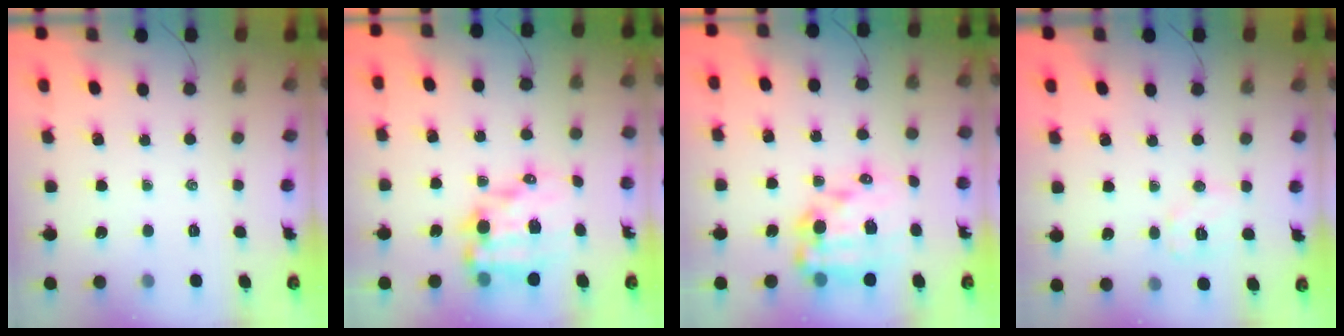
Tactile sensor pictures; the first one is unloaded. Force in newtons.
{"total": 11.3, "press": 10.9, "slide": 2.8}
{"total": 15.4, "press": 15.0, "slide": 3.6}
{"total": 7.1, "press": 7.1, "slide": 0.8}